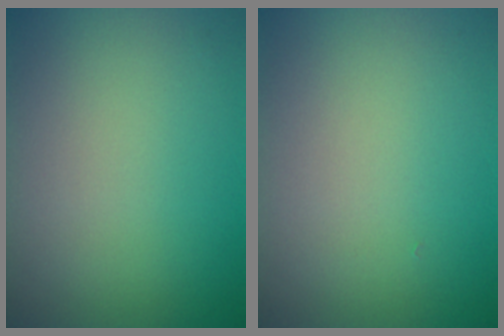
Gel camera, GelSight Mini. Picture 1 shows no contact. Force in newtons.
{"total": 0.0}